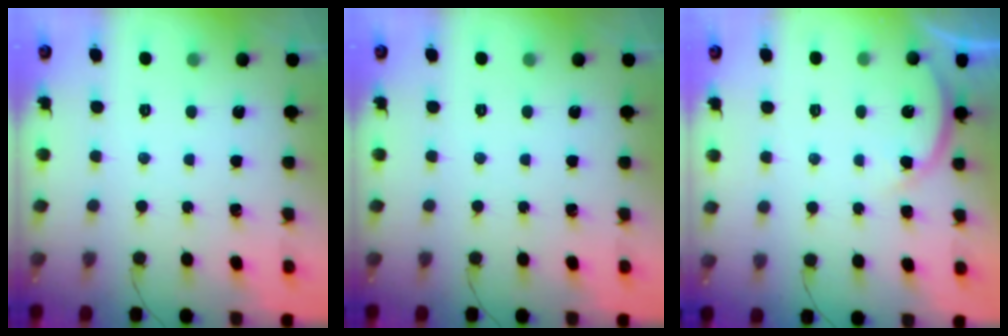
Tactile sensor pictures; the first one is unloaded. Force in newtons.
{"total": 0.0}
{"total": 4.1, "press": 4.0, "slide": 0.6}